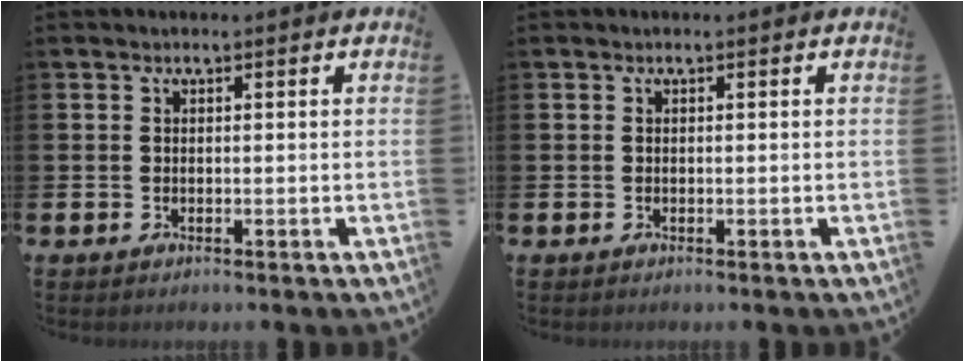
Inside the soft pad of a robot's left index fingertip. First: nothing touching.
{"total": 0.0}